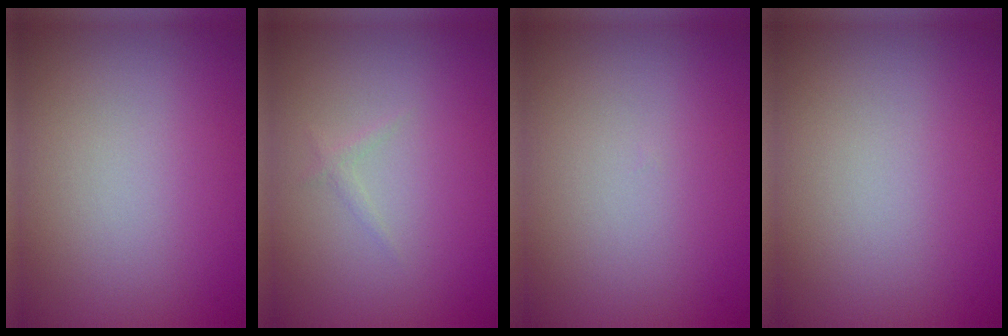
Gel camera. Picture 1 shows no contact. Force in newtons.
{"total": 0.6, "press": 0.6, "slide": 0.1}
{"total": 0.0}
{"total": 0.0}